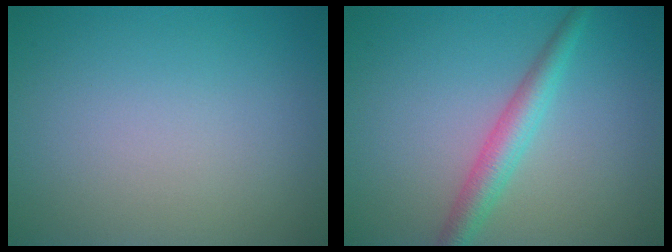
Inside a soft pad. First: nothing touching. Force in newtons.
{"total": 3.1, "press": 3.1, "slide": 0.1}